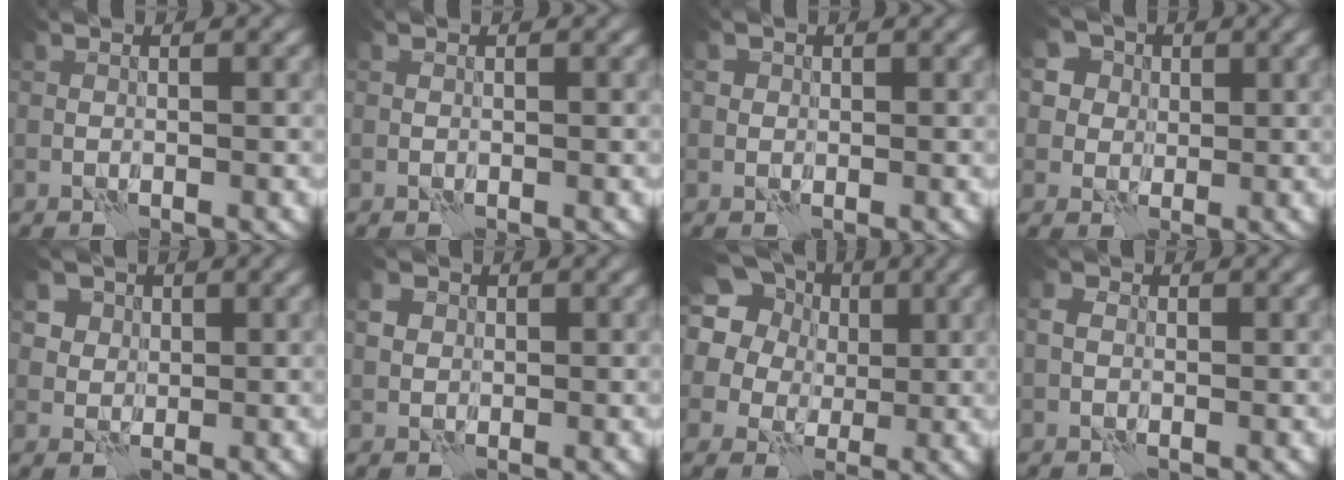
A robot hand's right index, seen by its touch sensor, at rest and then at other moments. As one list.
[{"total": 0.0}, {"total": 1.1, "force": [0.5, 1.0, 0.2], "torque": [0.000, -0.001, 0.000]}, {"total": 5.8, "force": [2.8, 4.7, 2.1], "torque": [-0.049, 0.008, 0.032]}, {"total": 6.0, "force": [3.0, 4.6, 2.5], "torque": [-0.049, 0.005, 0.039]}, {"total": 1.8, "force": [0.4, 1.6, 0.6], "torque": [-0.011, 0.003, 0.005]}, {"total": 17.8, "force": [7.8, 14.2, 7.5], "torque": [-0.190, 0.047, 0.111]}, {"total": 1.6, "force": [0.2, 1.3, 0.8], "torque": [-0.020, 0.005, -0.005]}]